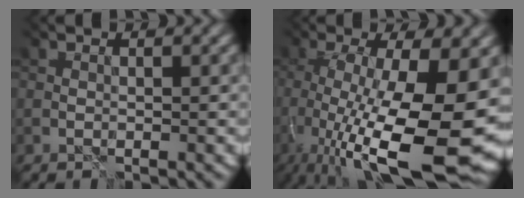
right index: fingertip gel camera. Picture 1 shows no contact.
{"total": 14.8, "force": [-4.0, 4.7, 13.4], "torque": [-0.216, -0.029, -0.053]}